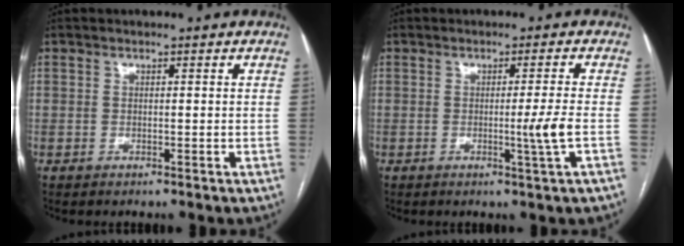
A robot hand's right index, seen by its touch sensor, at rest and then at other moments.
{"total": 5.4, "force": [-1.5, -1.9, 4.8], "torque": [-0.071, -0.008, -0.024]}